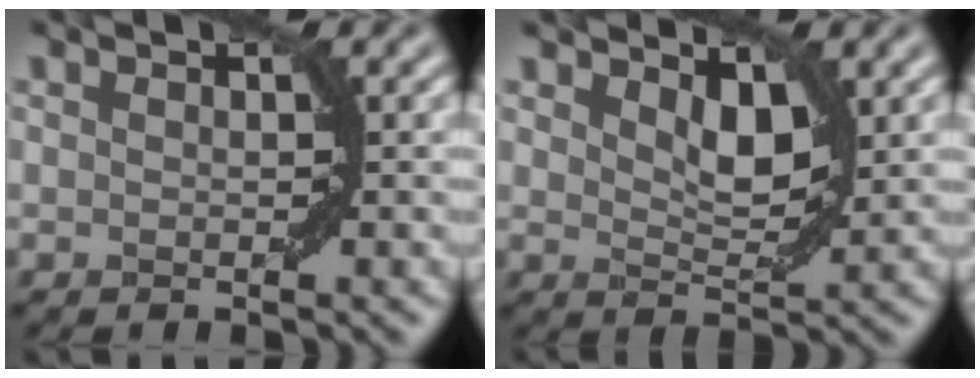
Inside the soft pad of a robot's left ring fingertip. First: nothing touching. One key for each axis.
{"total": 2.7, "fx": 1.4, "fy": 1.3, "fz": 2.0, "tx": -0.037, "ty": -0.007, "tz": 0.024}